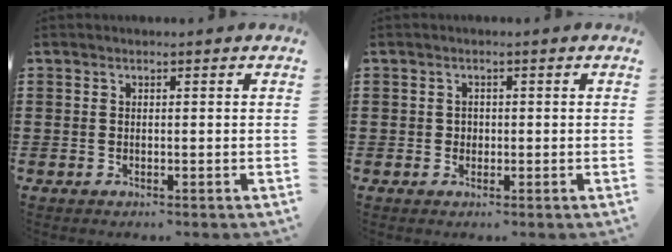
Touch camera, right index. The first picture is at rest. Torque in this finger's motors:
{"motor_torque": [0.14, 0.12, 0.06, 0.00]}